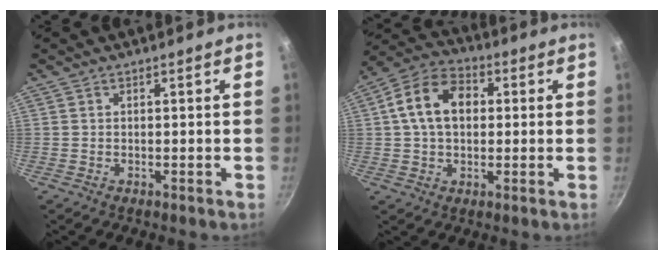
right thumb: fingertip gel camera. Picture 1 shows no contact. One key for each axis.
{"total": 12.0, "fx": 1.7, "fy": 8.5, "fz": 8.3, "tx": -0.123, "ty": 0.023, "tz": 0.013}